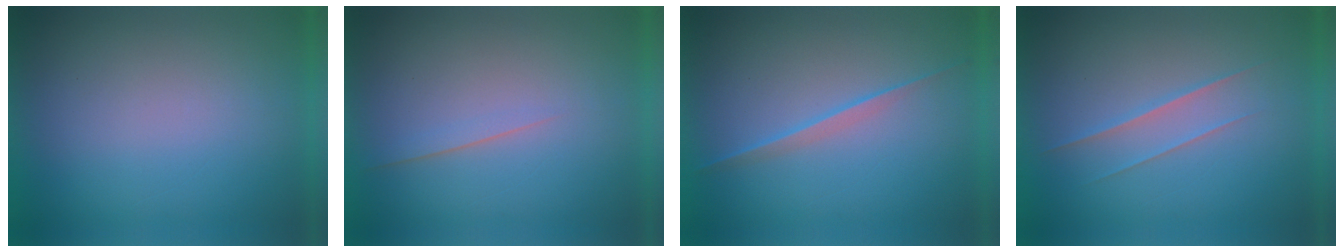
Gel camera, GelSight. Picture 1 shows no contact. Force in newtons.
{"total": 1.6}
{"total": 2.2}
{"total": 1.5}